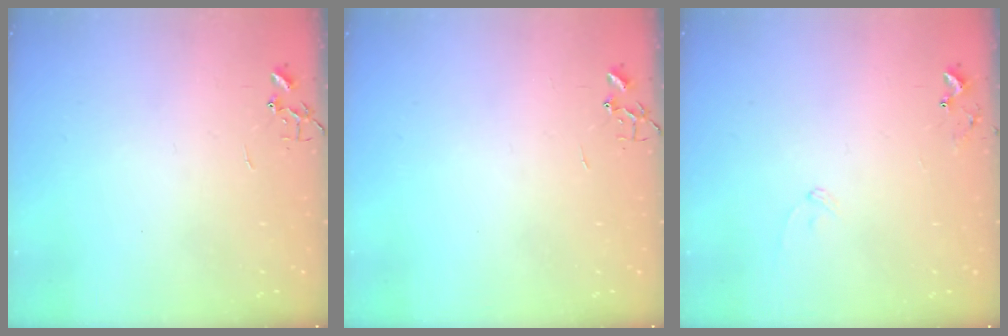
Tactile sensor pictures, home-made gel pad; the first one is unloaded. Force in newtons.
{"total": 0.0}
{"total": 7.8, "press": 7.7, "slide": 0.5}